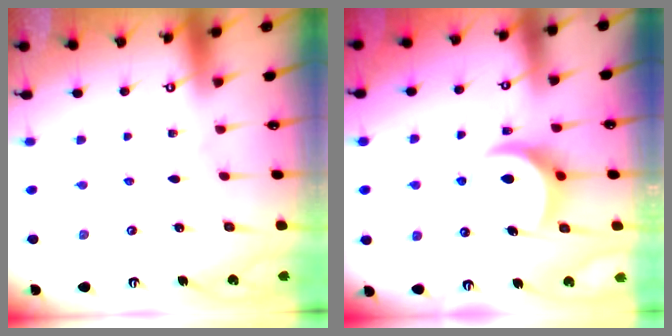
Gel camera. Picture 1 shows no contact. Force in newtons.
{"total": 8.4, "press": 8.4, "slide": 0.9}